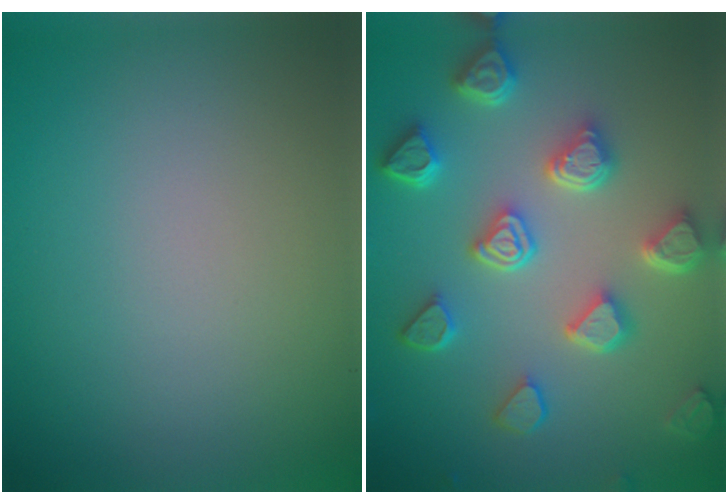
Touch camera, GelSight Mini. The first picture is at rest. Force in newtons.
{"total": 6.6, "press": 5.3, "slide": 3.8}